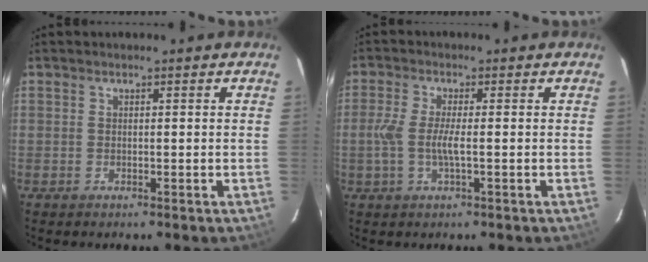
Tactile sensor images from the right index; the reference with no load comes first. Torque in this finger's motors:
{"motor_torque": [0.06, 0.07, 0.13, 0.08]}